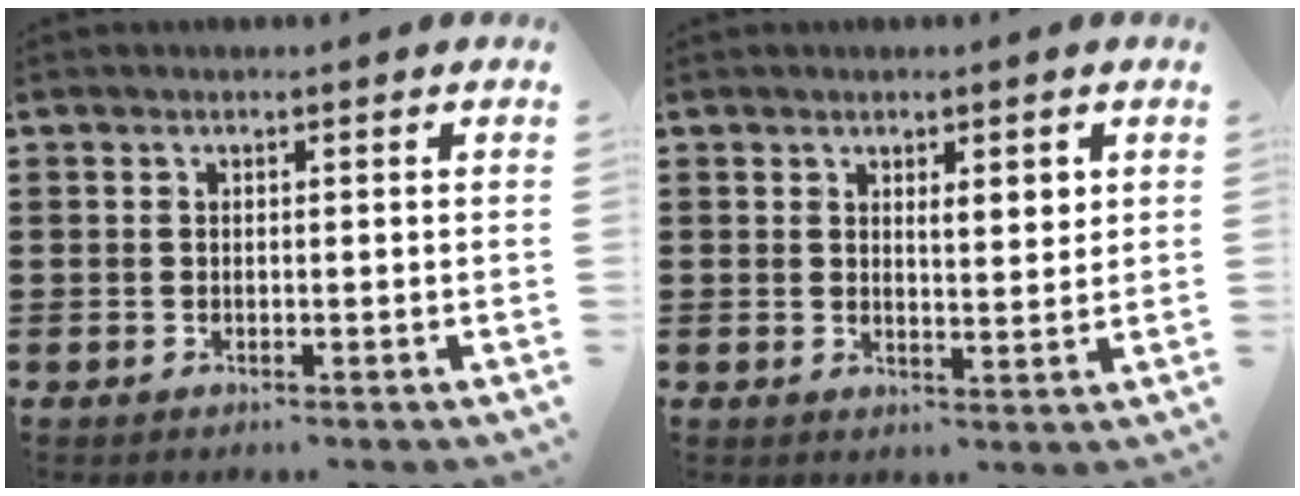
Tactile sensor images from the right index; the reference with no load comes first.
{"total": 3.1, "force": [1.5, 1.1, 2.5], "torque": [-0.034, 0.000, 0.021]}